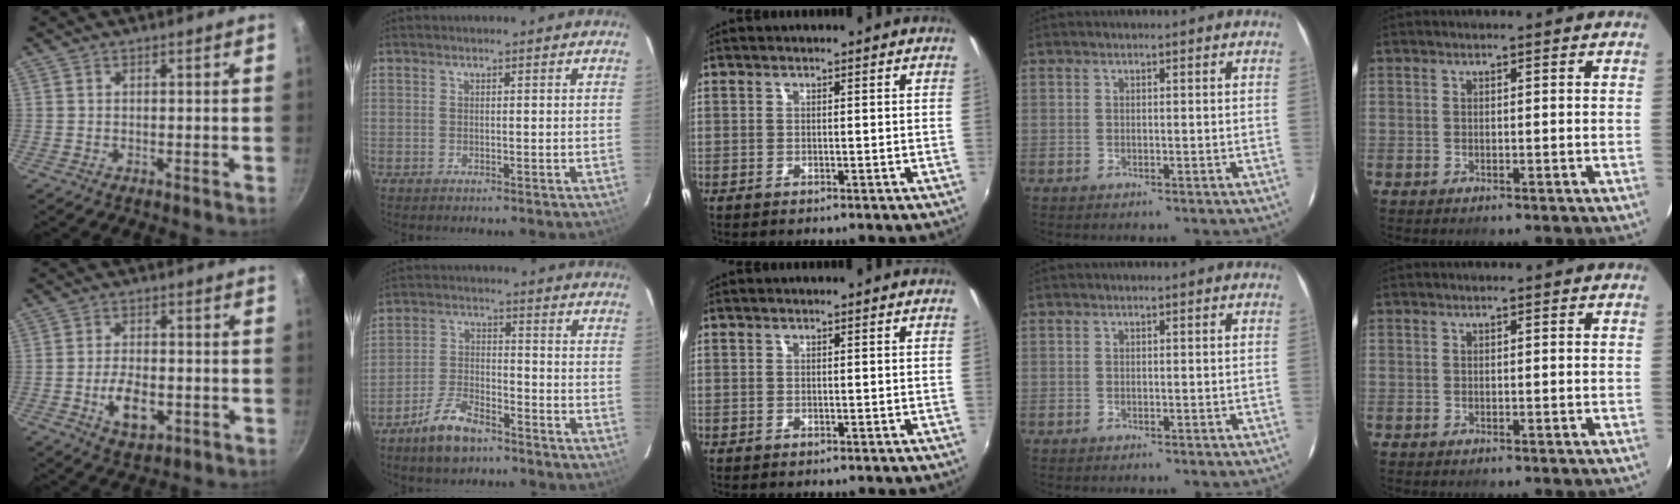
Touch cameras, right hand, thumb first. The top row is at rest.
{"thumb": {"total": 8.1, "force": [-2.1, 4.4, 6.4], "torque": [-0.100, 0.007, -0.031]}, "index": {"total": 8.5, "force": [-6.3, 3.3, 4.6], "torque": [-0.104, 0.004, -0.116]}}